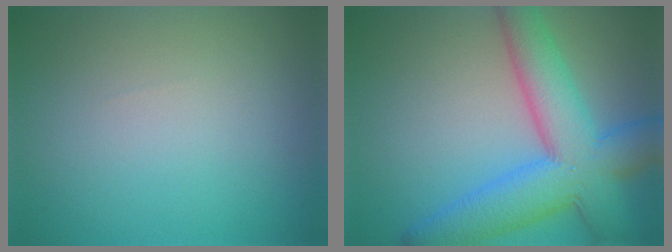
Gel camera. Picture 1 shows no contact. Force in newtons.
{"total": 9.8, "press": 9.8, "slide": 0.3}